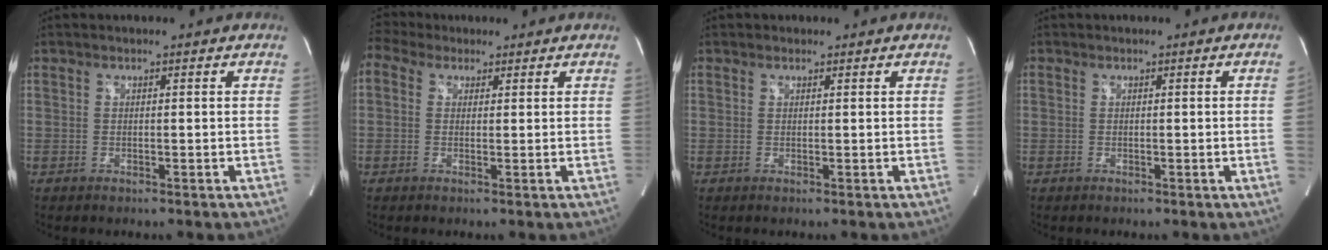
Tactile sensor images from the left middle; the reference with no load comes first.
{"total": 3.4, "force": [2.7, 1.9, 0.5], "torque": [-0.023, 0.034, 0.053]}
{"total": 0.8, "force": [0.6, 0.4, 0.1], "torque": [-0.007, 0.009, 0.010]}
{"total": 1.1, "force": [-0.1, -0.6, 1.0], "torque": [-0.009, 0.000, -0.002]}